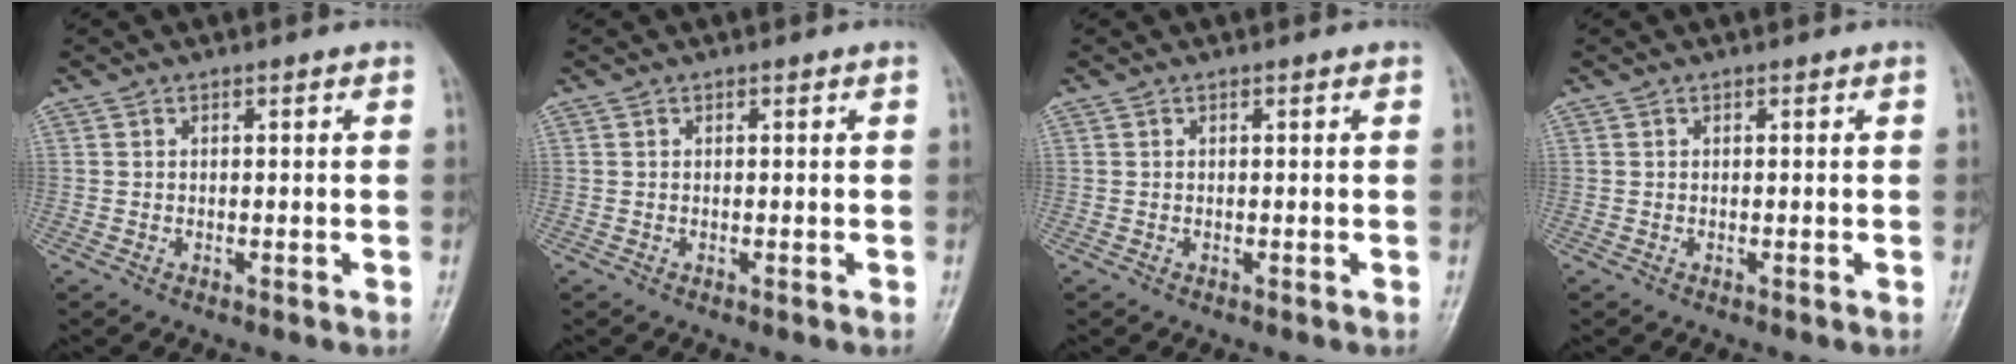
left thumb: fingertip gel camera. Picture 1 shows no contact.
{"total": 0.0}
{"total": 0.0}
{"total": 0.0}